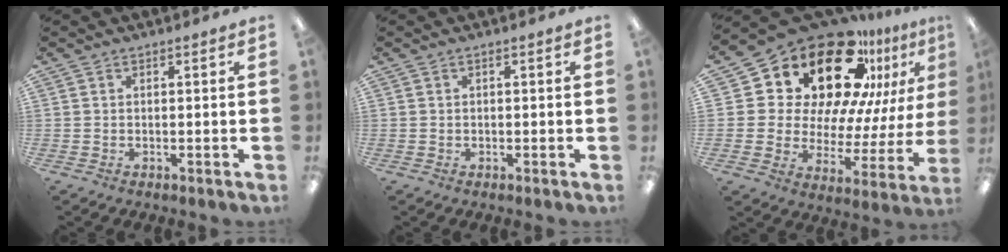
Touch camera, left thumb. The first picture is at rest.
{"total": 0.0}
{"total": 25.3, "force": [17.5, 13.0, 12.9], "torque": [-0.214, -0.130, 0.305]}